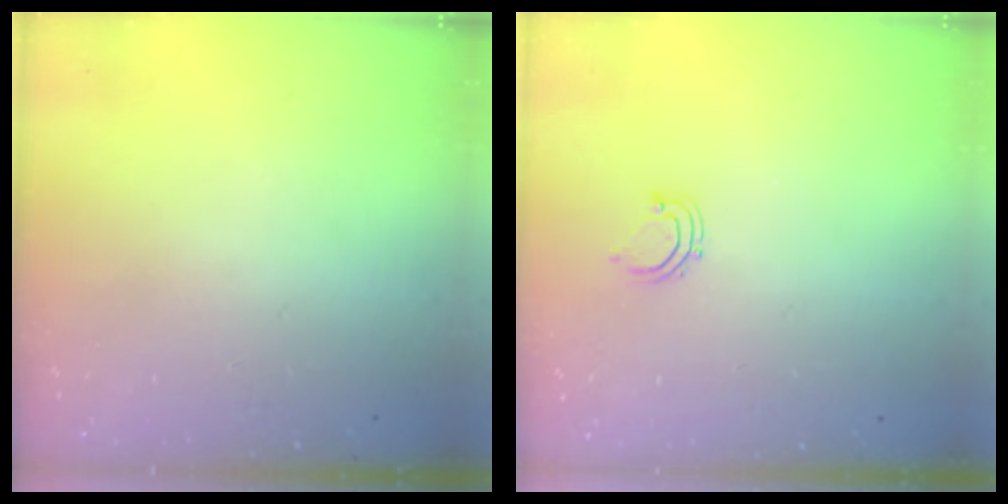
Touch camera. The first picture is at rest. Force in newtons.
{"total": 3.9, "press": 3.8, "slide": 0.7}